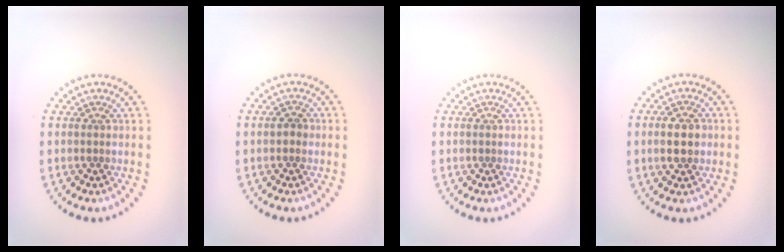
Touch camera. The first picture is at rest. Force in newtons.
{"total": 1.0, "press": 1.0, "slide": 0.2}
{"total": 0.0}
{"total": 2.7, "press": 2.7, "slide": 0.1}